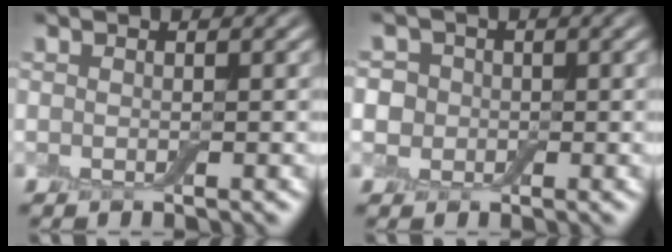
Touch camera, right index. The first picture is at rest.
{"total": 4.7, "force": [0.6, 4.3, 1.9], "torque": [-0.019, 0.029, -0.021]}